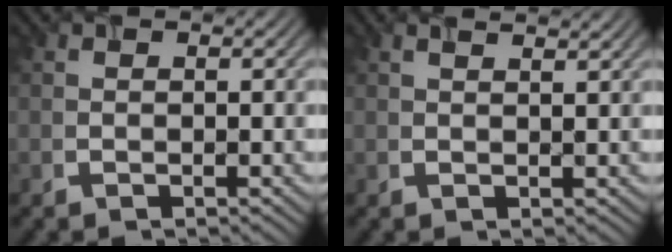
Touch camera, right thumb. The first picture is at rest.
{"total": 1.4, "force": [1.1, 0.2, 0.9], "torque": [-0.006, 0.002, 0.016]}